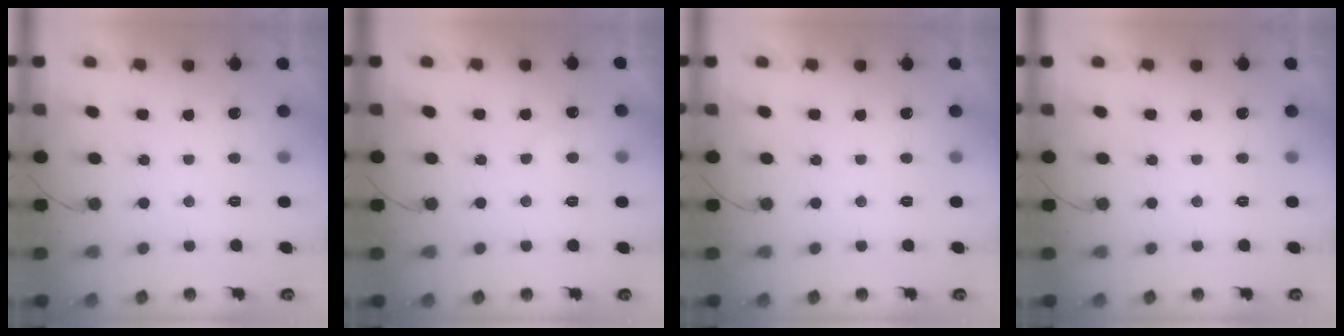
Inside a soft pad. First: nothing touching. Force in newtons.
{"total": 4.3, "press": 4.3, "slide": 0.2}
{"total": 0.0}
{"total": 0.0}